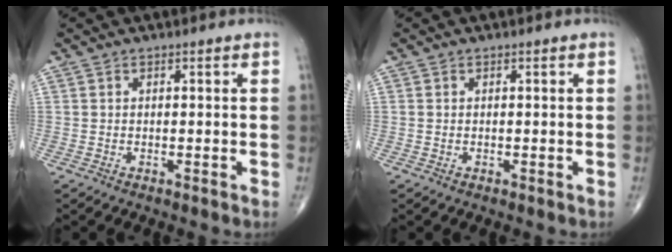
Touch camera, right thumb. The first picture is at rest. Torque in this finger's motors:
{"motor_torque": [-0.16, -0.16, -0.26, -0.22, -0.04]}